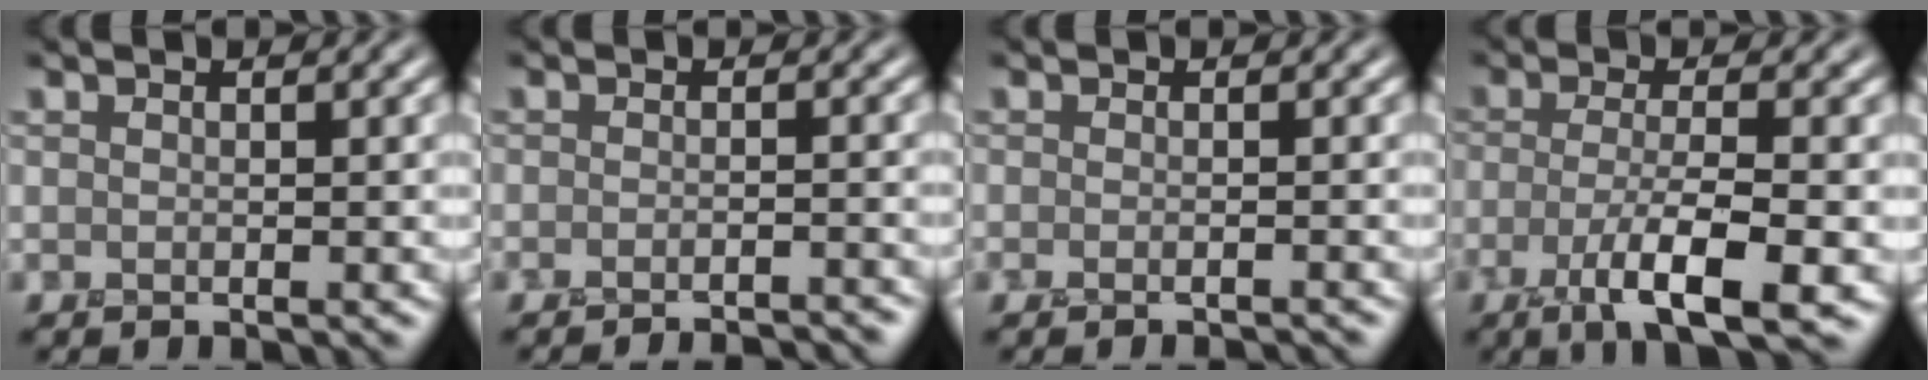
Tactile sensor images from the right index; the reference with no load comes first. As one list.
[{"total": 3.0, "force": [-2.9, 0.3, 0.9], "torque": [0.004, 0.005, -0.044]}, {"total": 1.2, "force": [-1.1, 0.2, 0.5], "torque": [0.003, -0.004, -0.023]}, {"total": 5.3, "force": [-1.9, 1.2, 4.8], "torque": [-0.083, 0.001, -0.039]}]